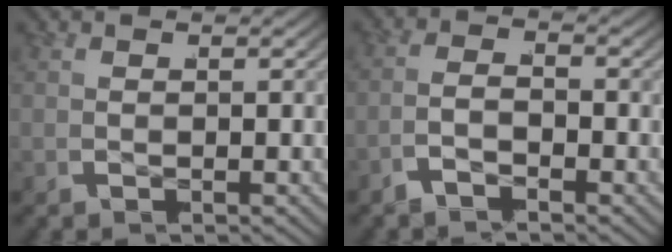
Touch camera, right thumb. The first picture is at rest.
{"total": 1.7, "force": [-1.5, 0.2, 0.7], "torque": [-0.010, 0.004, -0.039]}